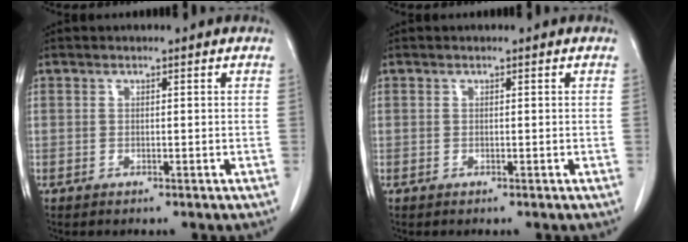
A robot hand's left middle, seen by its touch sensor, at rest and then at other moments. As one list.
[{"total": 0.0}]